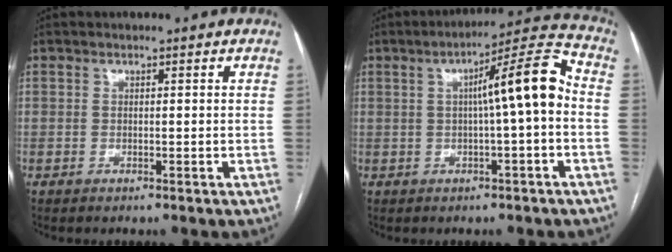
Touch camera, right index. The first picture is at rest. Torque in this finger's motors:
{"motor_torque": [0.86, -0.23, 0.39, 0.11]}